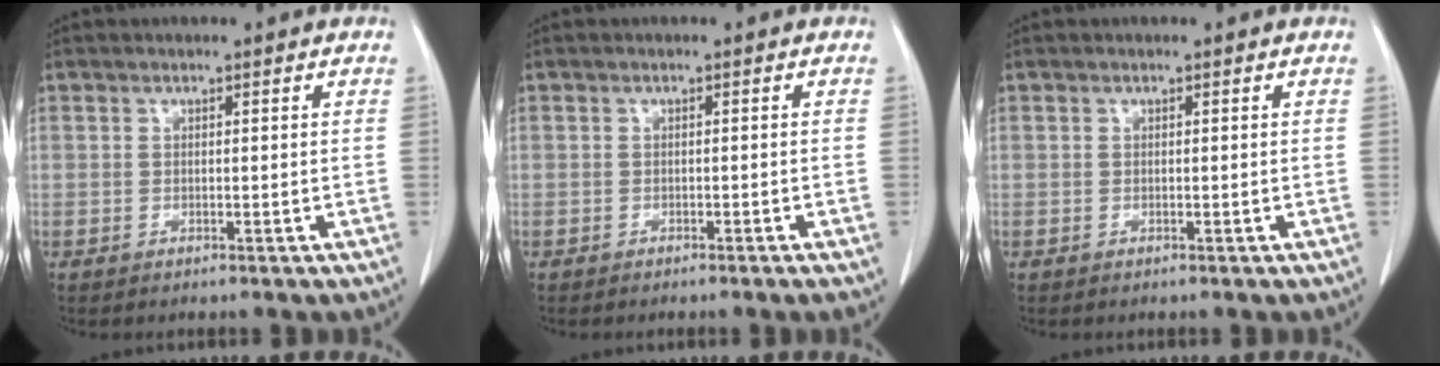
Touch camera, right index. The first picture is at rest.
{"total": 1.5, "force": [-1.0, 0.3, 1.2], "torque": [-0.016, -0.002, -0.012]}
{"total": 0.0}